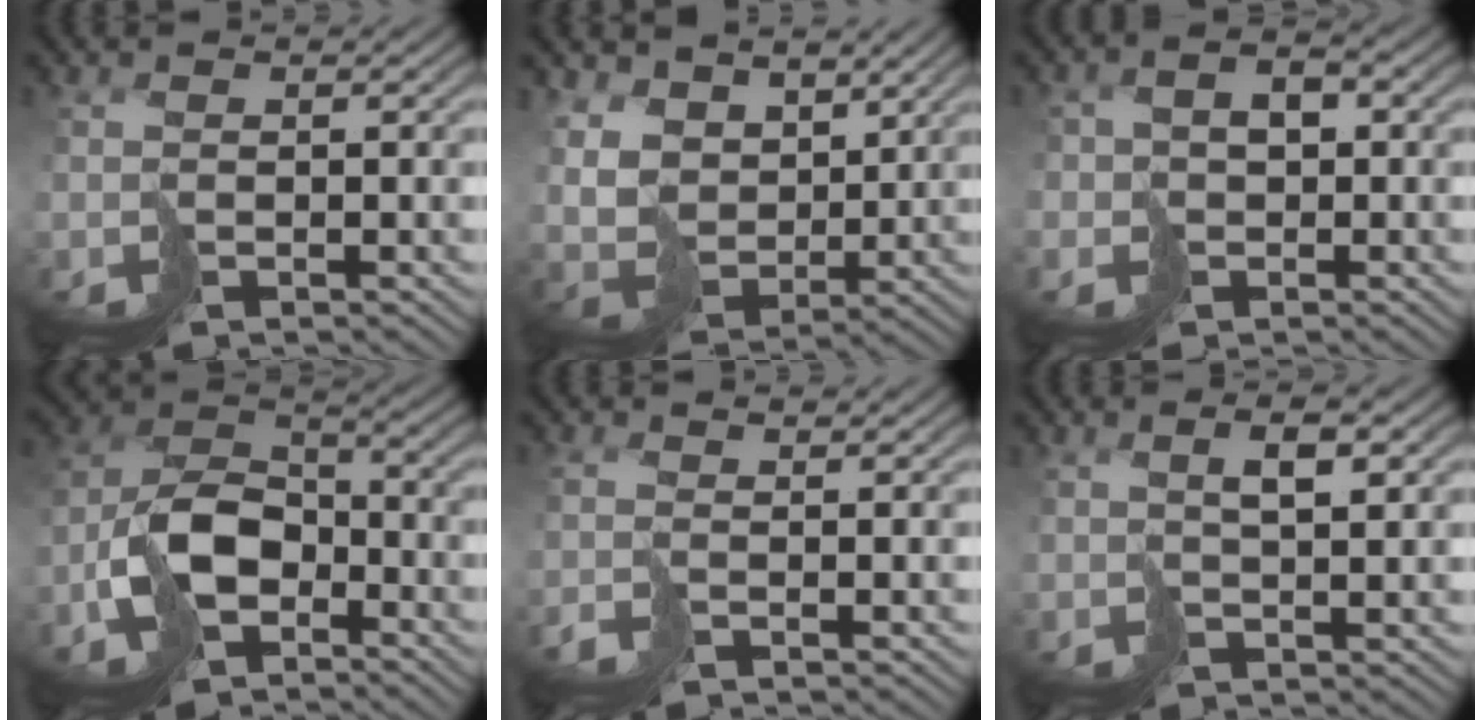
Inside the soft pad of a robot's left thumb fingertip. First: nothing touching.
{"total": 9.0, "force": [5.6, 5.7, 4.0], "torque": [-0.129, 0.006, 0.107]}
{"total": 4.8, "force": [-0.5, 3.9, 2.8], "torque": [-0.045, 0.000, -0.008]}
{"total": 9.6, "force": [-4.5, 6.0, 6.1], "torque": [-0.138, -0.003, -0.098]}
{"total": 1.4, "force": [-0.7, 0.2, 1.2], "torque": [-0.028, 0.001, -0.024]}
{"total": 3.4, "force": [1.5, 0.7, 3.0], "torque": [-0.052, 0.008, 0.029]}